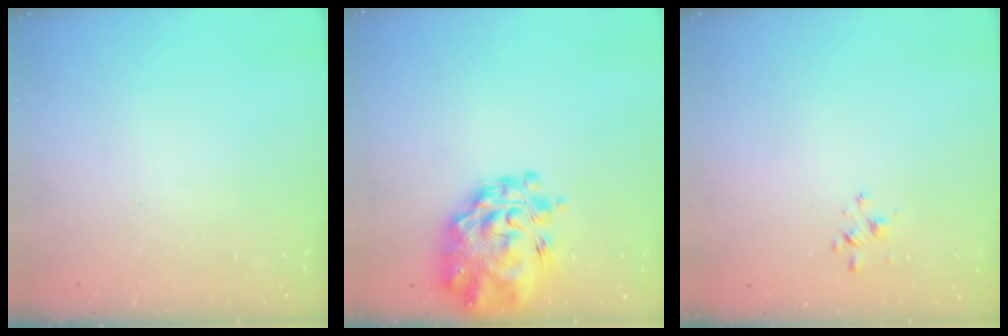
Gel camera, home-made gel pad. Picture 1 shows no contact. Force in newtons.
{"total": 10.5, "press": 9.8, "slide": 3.8}
{"total": 1.8, "press": 1.7, "slide": 0.4}